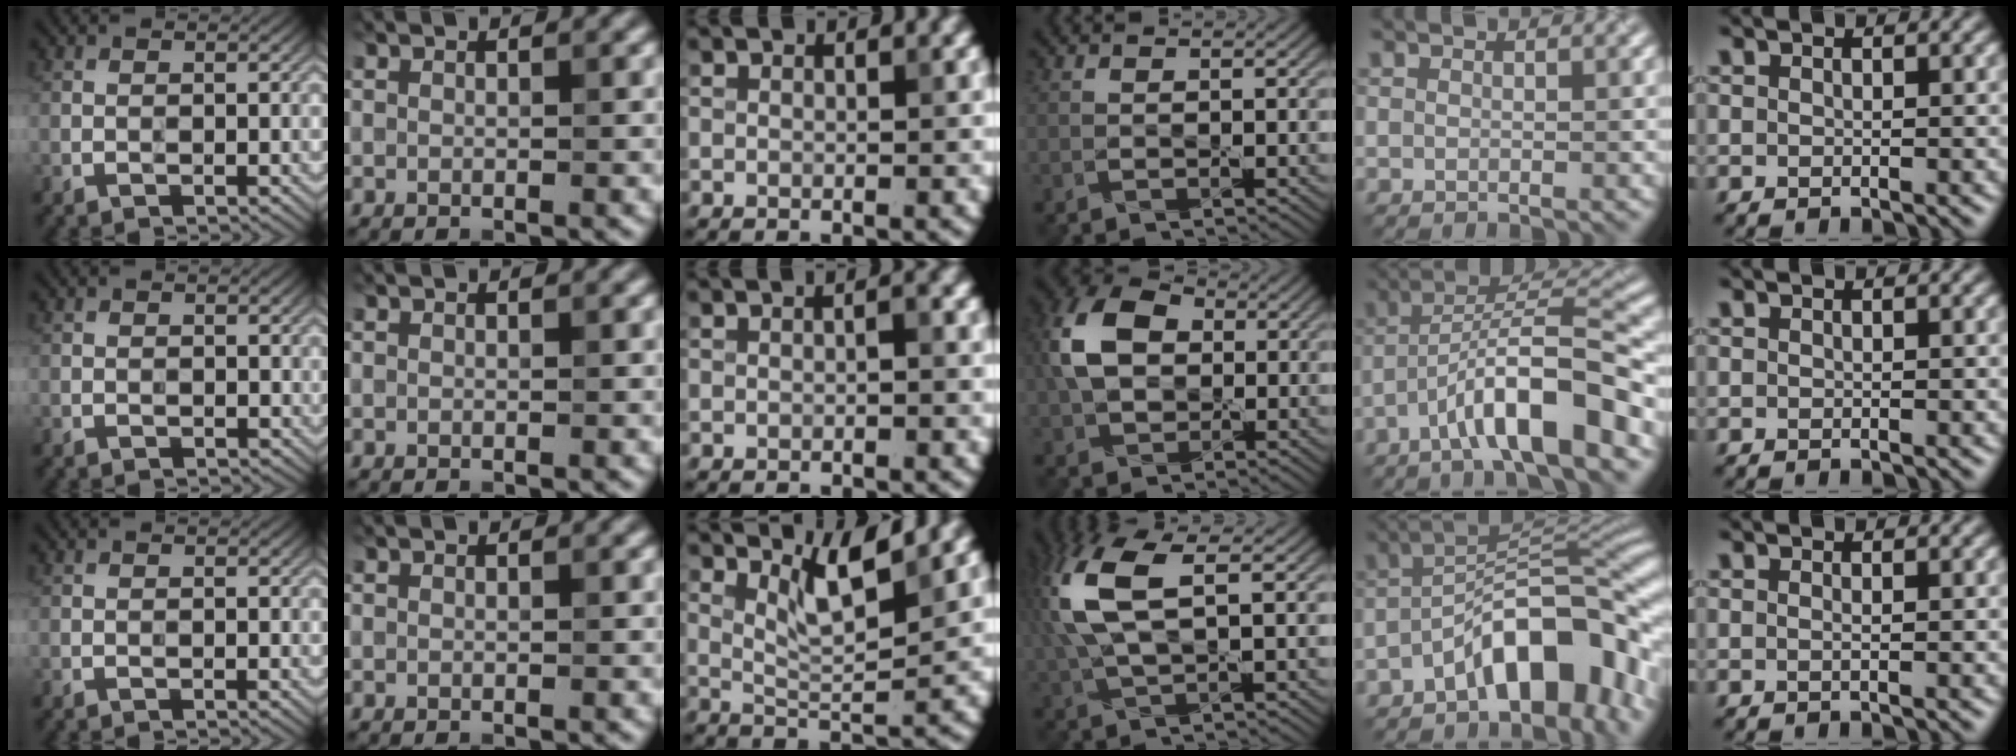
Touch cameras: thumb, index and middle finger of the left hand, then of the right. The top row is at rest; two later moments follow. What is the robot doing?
{"motion": "cut", "object": "origami paper"}